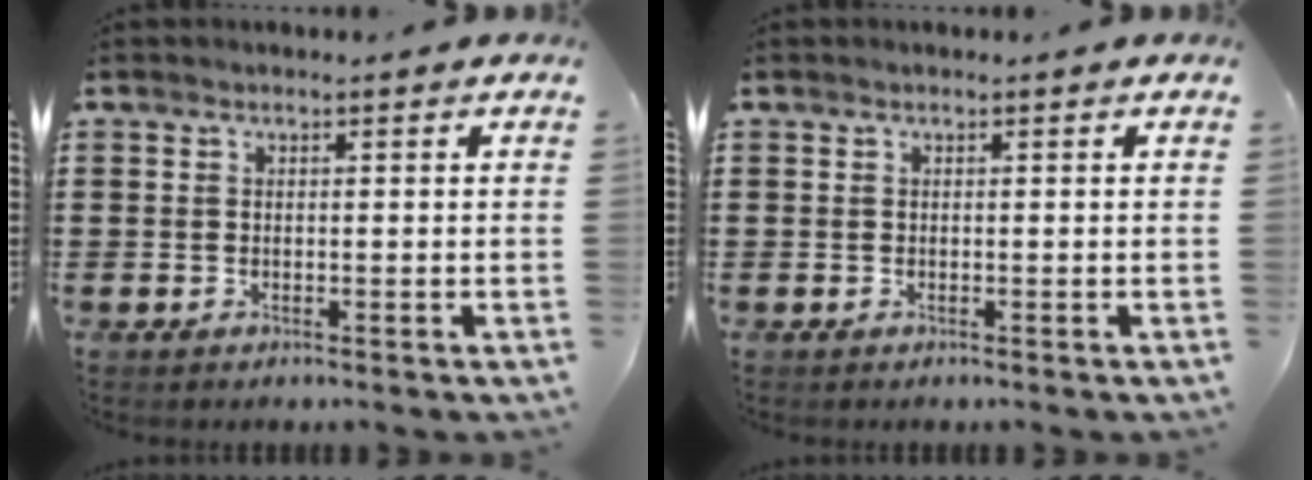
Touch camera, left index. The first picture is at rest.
{"total": 0.0}